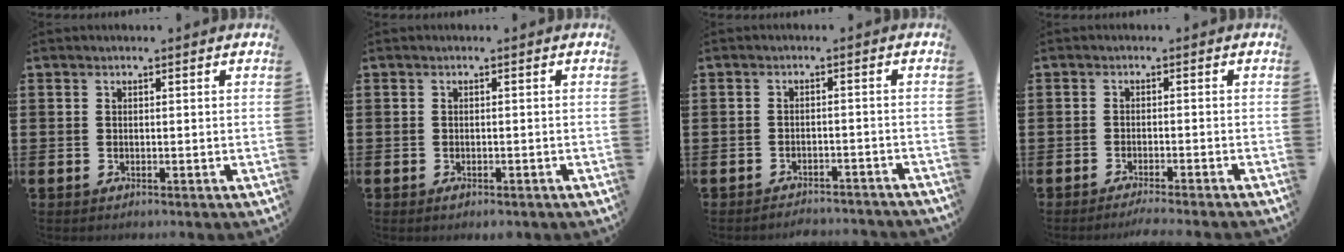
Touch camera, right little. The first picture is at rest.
{"total": 0.8, "force": [-0.4, 0.4, 0.5], "torque": [-0.011, -0.001, -0.008]}
{"total": 2.1, "force": [-2.1, -0.1, -0.1], "torque": [-0.003, 0.003, -0.046]}
{"total": 1.6, "force": [-1.5, -0.2, 0.7], "torque": [-0.008, 0.001, -0.028]}